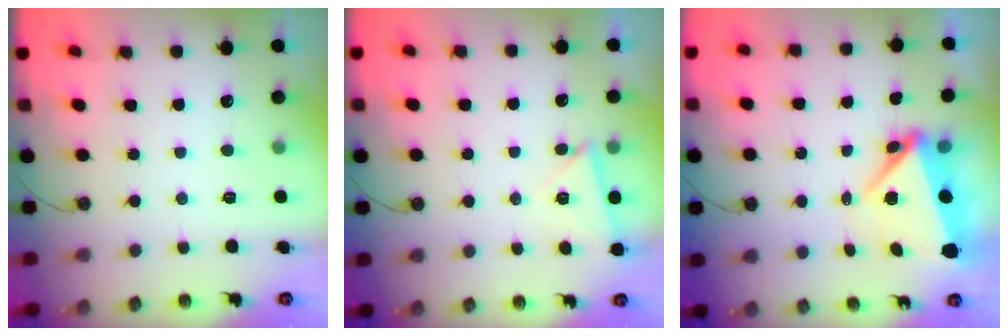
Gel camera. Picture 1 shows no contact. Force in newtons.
{"total": 3.9, "press": 3.8, "slide": 0.7}
{"total": 6.4, "press": 6.1, "slide": 1.9}